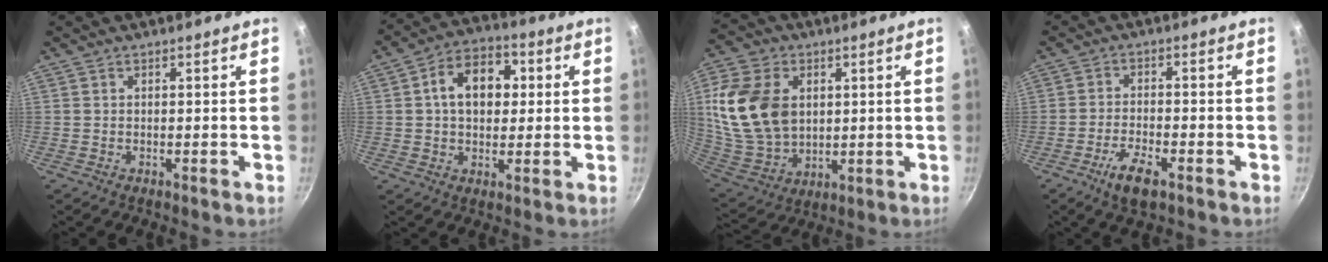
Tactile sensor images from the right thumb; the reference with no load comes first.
{"total": 11.6, "force": [2.0, 8.2, 8.0], "torque": [-0.087, 0.017, 0.018]}
{"total": 19.0, "force": [3.5, 13.6, 12.8], "torque": [-0.237, -0.012, 0.080]}
{"total": 6.5, "force": [-3.5, 2.3, 4.9], "torque": [-0.091, 0.014, -0.066]}